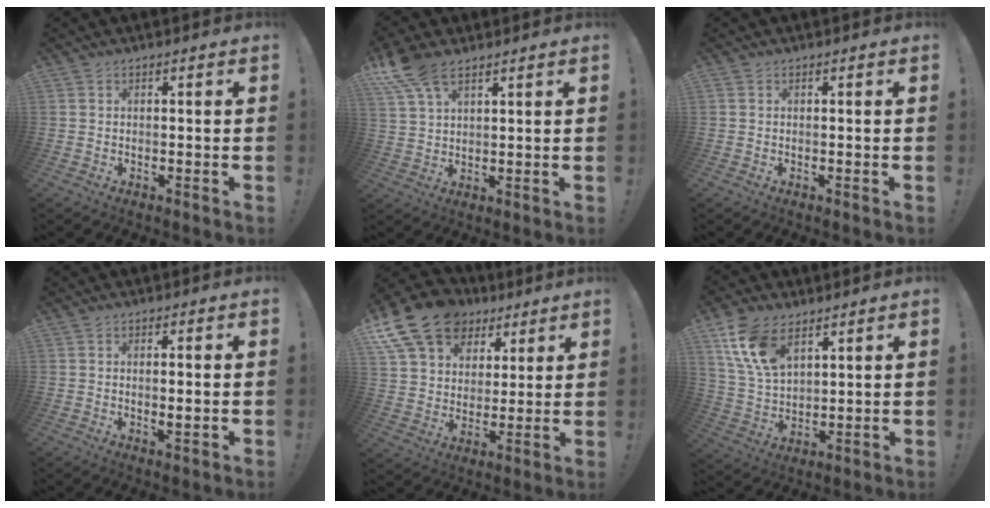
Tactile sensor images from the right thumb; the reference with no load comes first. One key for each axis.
{"total": 9.4, "fx": 6.5, "fy": 4.2, "fz": 5.4, "tx": -0.101, "ty": -0.025, "tz": 0.125}
{"total": 0.0}
{"total": 2.4, "fx": 0.3, "fy": 0.3, "fz": 2.4, "tx": -0.032, "ty": -0.008, "tz": 0.003}
{"total": 18.9, "fx": 11.2, "fy": 12.6, "fz": 8.4, "tx": -0.142, "ty": -0.063, "tz": 0.218}
{"total": 13.7, "fx": 7.8, "fy": 7.9, "fz": 8.1, "tx": -0.167, "ty": -0.030, "tz": 0.149}